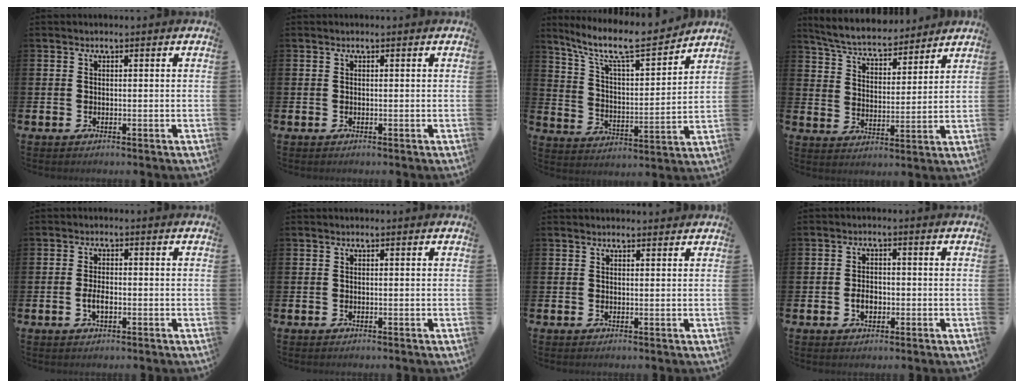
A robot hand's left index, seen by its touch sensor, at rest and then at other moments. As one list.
[{"total": 0.0}, {"total": 10.1, "force": [8.8, 1.8, 4.8], "torque": [-0.117, -0.056, 0.147]}, {"total": 6.1, "force": [5.8, 1.4, 1.4], "torque": [-0.053, -0.038, 0.099]}, {"total": 2.4, "force": [-0.5, 1.2, 2.0], "torque": [-0.031, -0.001, -0.012]}, {"total": 0.0}, {"total": 1.1, "force": [1.1, 0.2, 0.1], "torque": [0.011, -0.004, 0.016]}, {"total": 2.7, "force": [-0.7, 1.9, 1.8], "torque": [-0.021, -0.002, -0.018]}]